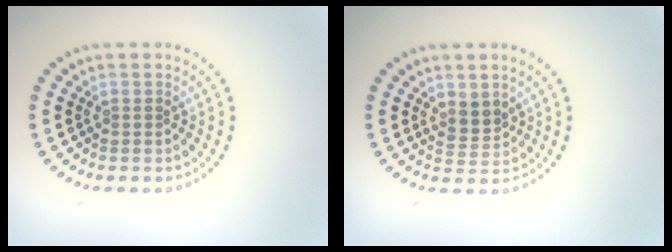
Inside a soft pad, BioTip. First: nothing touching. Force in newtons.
{"total": 2.0, "press": 1.6, "slide": 1.2}